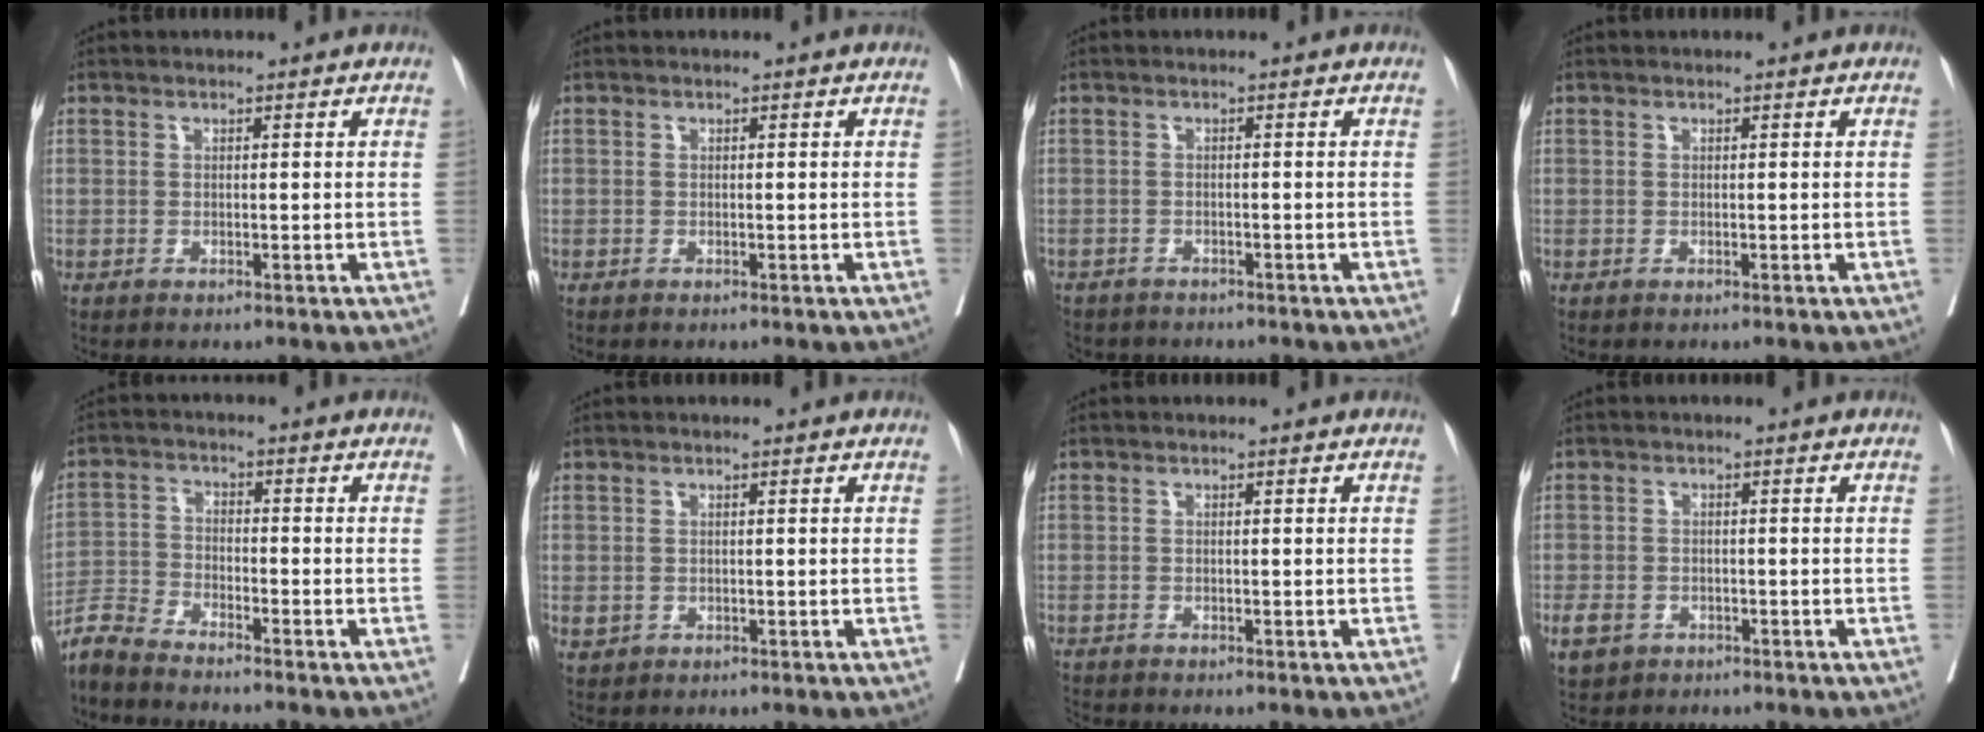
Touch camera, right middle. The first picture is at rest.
{"total": 0.0}
{"total": 6.2, "force": [-5.3, 2.9, 1.2], "torque": [-0.032, -0.007, -0.079]}
{"total": 0.0}
{"total": 7.3, "force": [-7.2, -0.1, 1.3], "torque": [-0.028, -0.008, -0.143]}
{"total": 1.2, "force": [-0.1, 1.1, 0.5], "torque": [-0.014, -0.001, 0.006]}
{"total": 1.1, "force": [-1.1, 0.1, -0.1], "torque": [-0.006, -0.008, -0.022]}
{"total": 6.3, "force": [-3.5, 4.8, 1.9], "torque": [-0.056, -0.003, -0.054]}